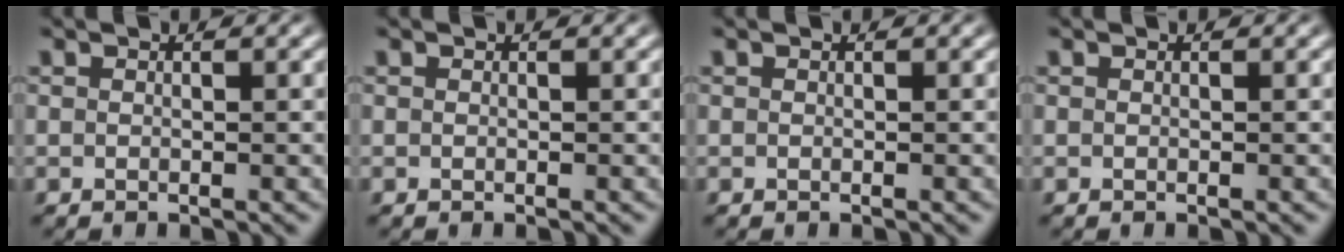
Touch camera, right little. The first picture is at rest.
{"total": 0.0}
{"total": 0.0}
{"total": 0.0}